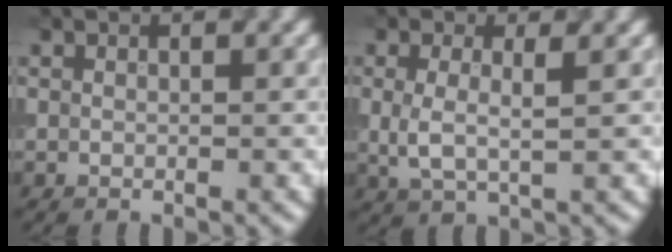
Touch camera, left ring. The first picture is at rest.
{"total": 2.6, "force": [0.4, 0.9, 2.4], "torque": [-0.054, -0.006, 0.006]}